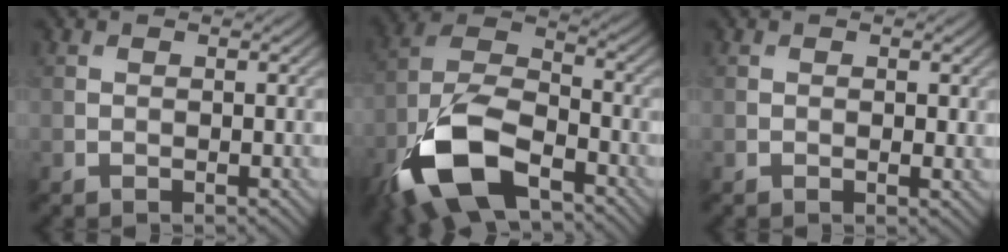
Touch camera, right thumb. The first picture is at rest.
{"total": 15.5, "force": [-8.4, 7.6, 10.6], "torque": [-0.238, -0.029, -0.176]}
{"total": 1.0, "force": [0.3, 0.3, 0.9], "torque": [-0.013, -0.005, 0.005]}